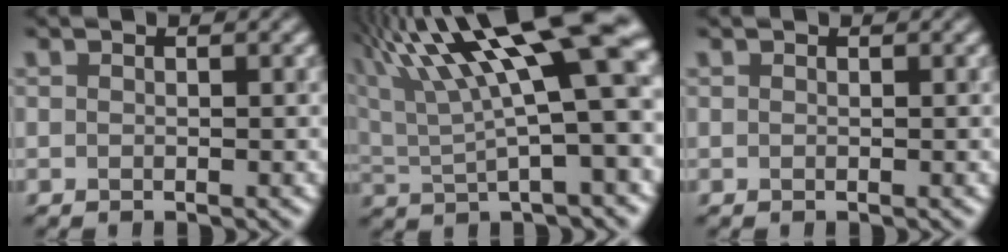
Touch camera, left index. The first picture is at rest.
{"total": 16.0, "force": [6.4, 4.1, 14.1], "torque": [-0.237, 0.020, 0.106]}
{"total": 0.0}